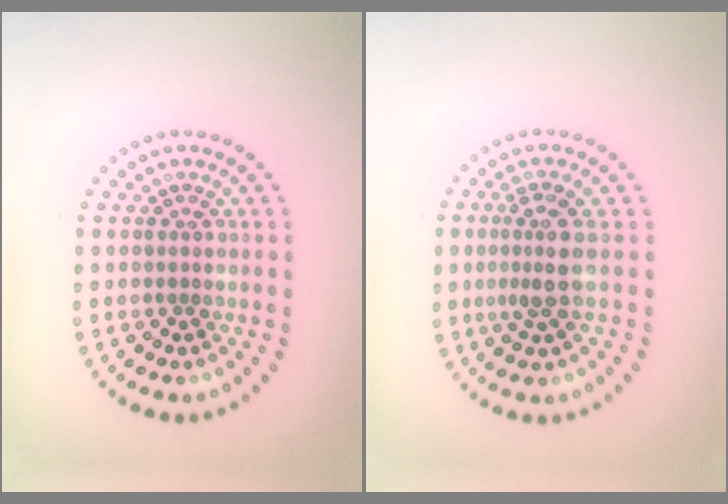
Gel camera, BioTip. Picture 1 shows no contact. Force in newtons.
{"total": 2.6, "press": 1.9, "slide": 1.7}